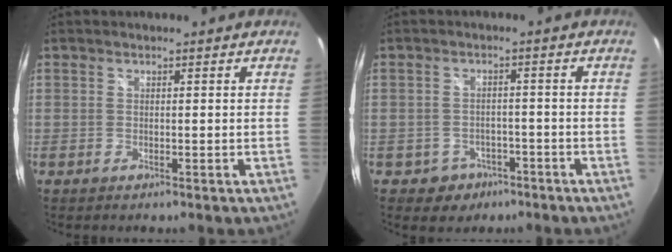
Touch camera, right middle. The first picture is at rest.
{"total": 5.1, "force": [-2.8, 4.2, 0.8], "torque": [-0.029, 0.011, -0.032]}